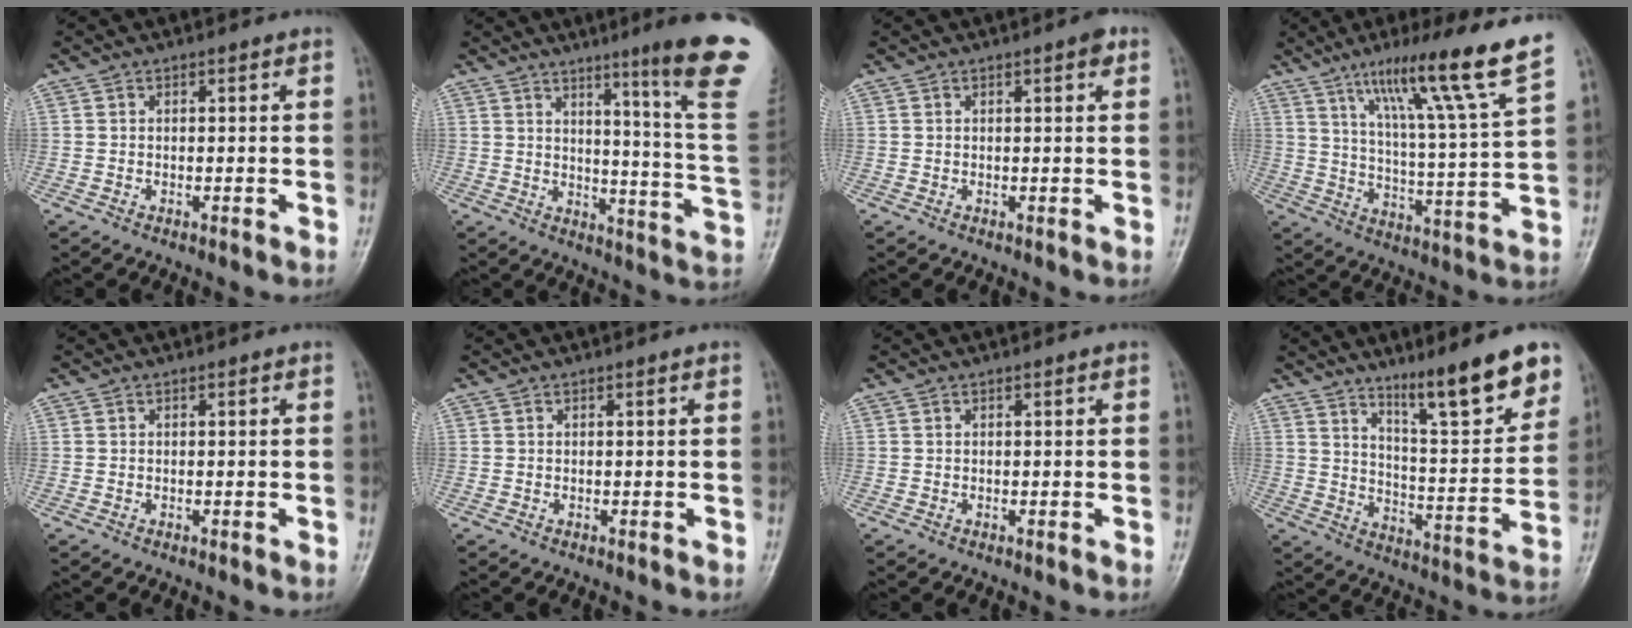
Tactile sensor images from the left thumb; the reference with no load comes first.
{"total": 18.8, "force": [11.1, -0.4, 15.2], "torque": [-0.179, -0.085, 0.140]}
{"total": 1.9, "force": [1.0, 0.5, 1.6], "torque": [-0.020, -0.001, 0.010]}
{"total": 17.7, "force": [11.3, -0.4, 13.6], "torque": [-0.201, -0.055, 0.175]}
{"total": 0.0}
{"total": 0.0}
{"total": 0.0}
{"total": 15.9, "force": [11.0, 2.6, 11.2], "torque": [-0.140, -0.074, 0.178]}